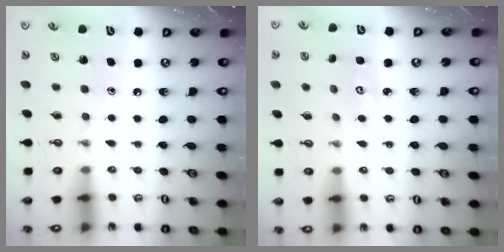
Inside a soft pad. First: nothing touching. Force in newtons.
{"total": 2.8, "press": 2.8, "slide": 0.3}